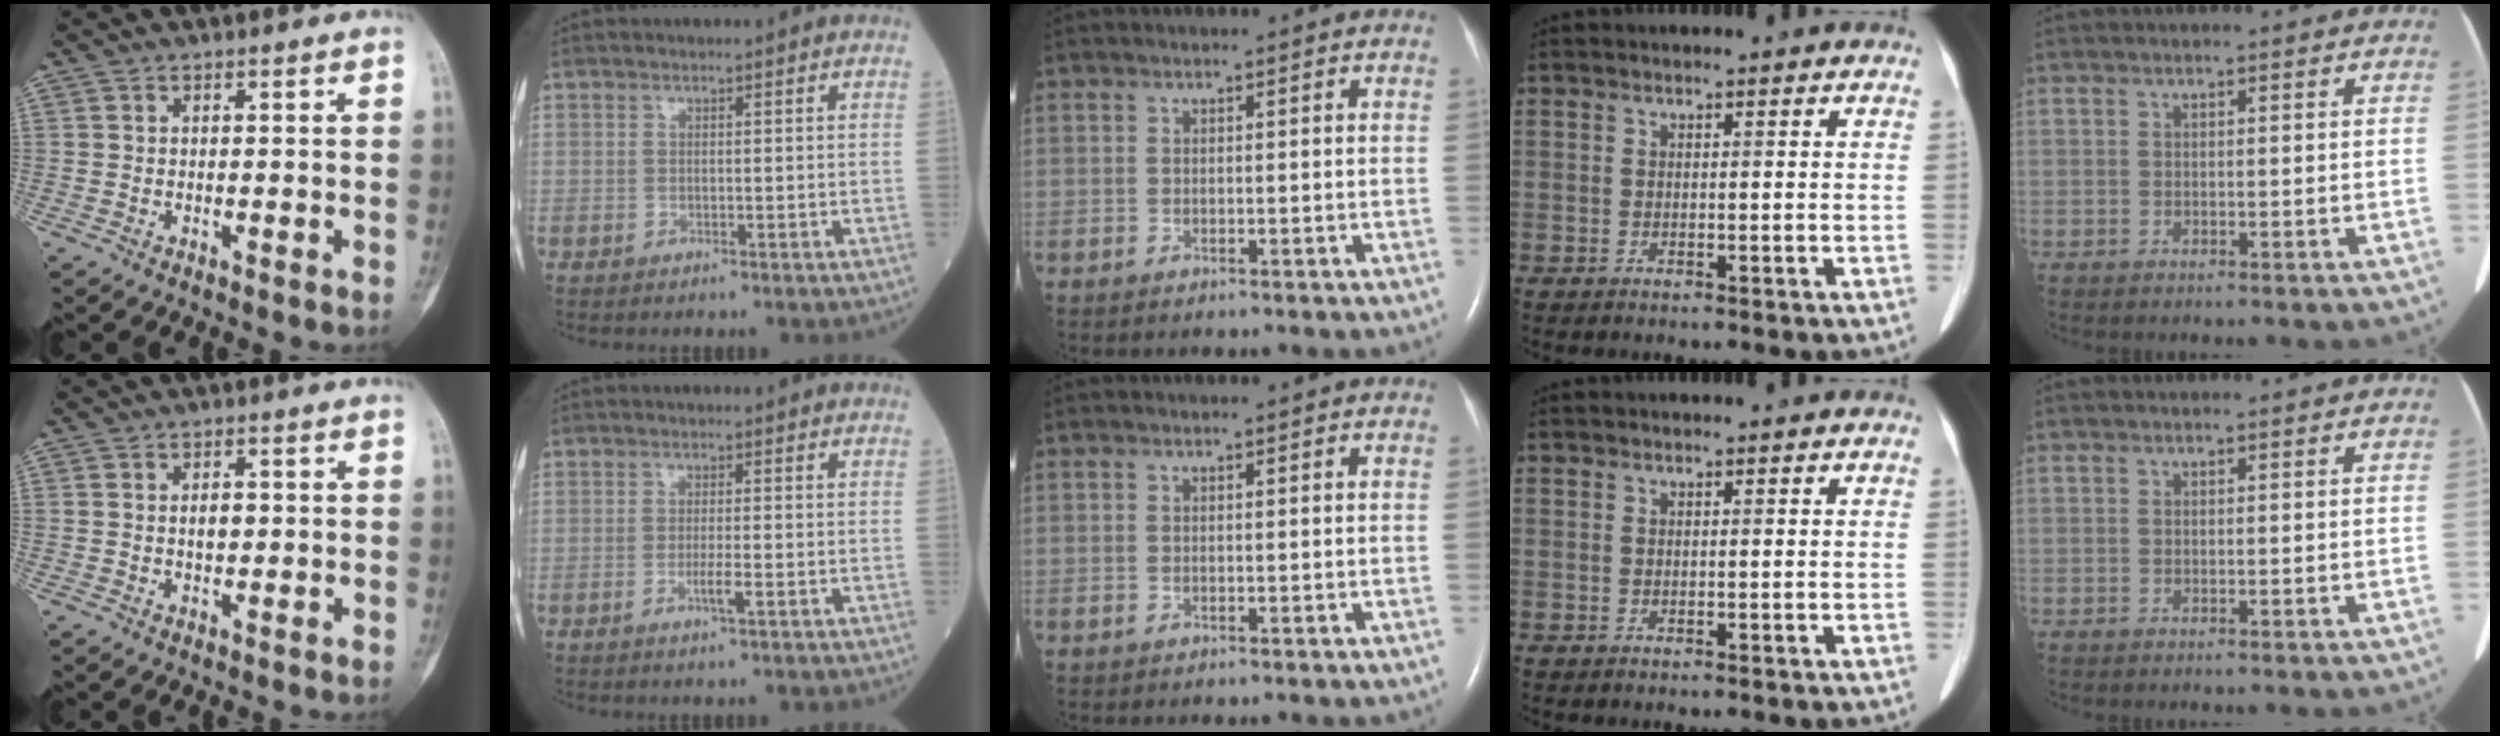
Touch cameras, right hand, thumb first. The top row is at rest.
{"thumb": {"total": 2.2, "force": [0.1, 1.3, 1.8], "torque": [-0.020, 0.001, 0.001]}, "index": {"total": 2.3, "force": [-0.9, -0.1, 2.1], "torque": [-0.040, -0.002, -0.014]}}